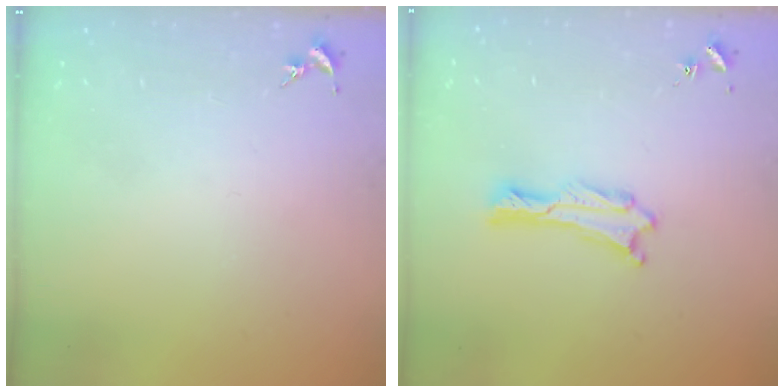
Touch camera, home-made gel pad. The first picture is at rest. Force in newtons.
{"total": 0.8, "press": 0.7, "slide": 0.2}